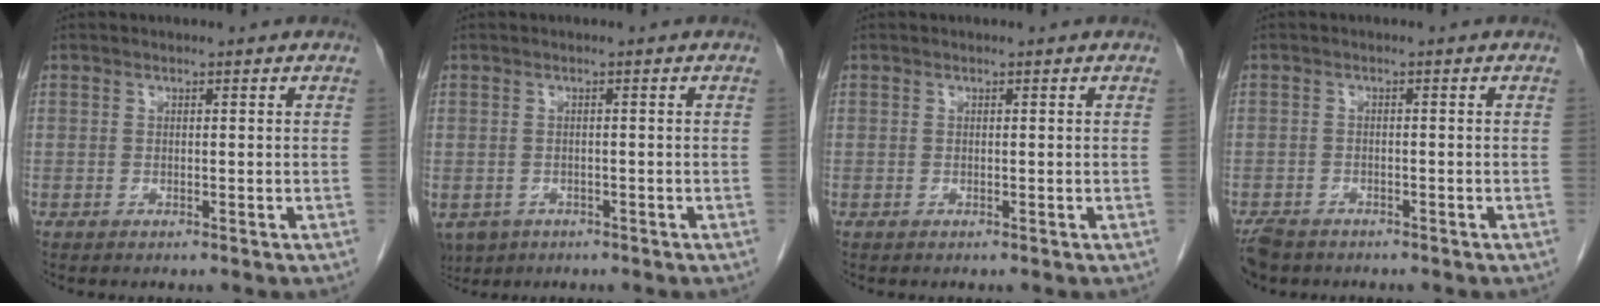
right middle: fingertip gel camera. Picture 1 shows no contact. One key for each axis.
{"total": 5.8, "fx": -3.3, "fy": 4.4, "fz": 1.9, "tx": -0.044, "ty": -0.003, "tz": -0.048}
{"total": 0.0}
{"total": 4.7, "fx": -3.9, "fy": 2.2, "fz": 1.4, "tx": -0.030, "ty": -0.007, "tz": -0.065}